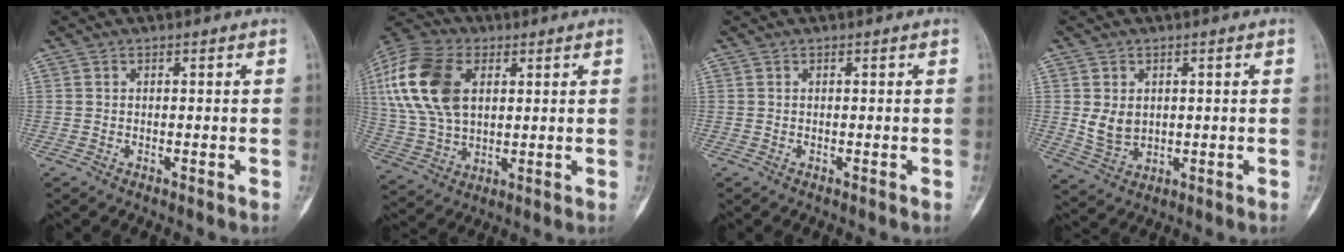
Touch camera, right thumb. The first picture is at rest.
{"total": 19.1, "force": [5.1, 12.0, 14.0], "torque": [-0.300, 0.003, 0.093]}
{"total": 0.0}
{"total": 5.1, "force": [0.7, 3.9, 3.2], "torque": [-0.043, -0.010, 0.028]}